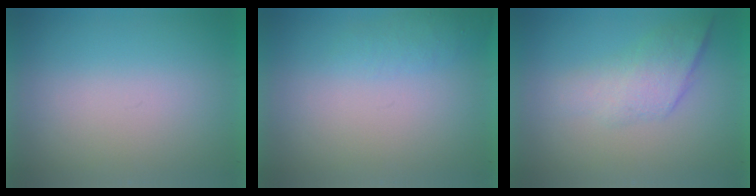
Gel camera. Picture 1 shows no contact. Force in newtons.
{"total": 1.3}
{"total": 2.2}